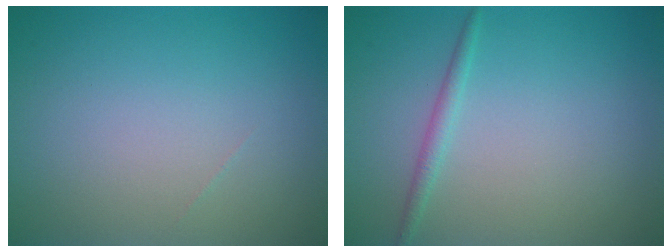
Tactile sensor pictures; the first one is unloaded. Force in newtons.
{"total": 1.2, "press": 1.2, "slide": 0.1}